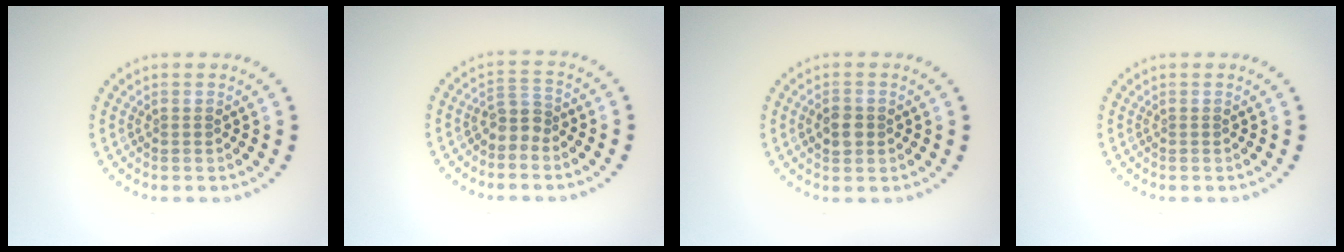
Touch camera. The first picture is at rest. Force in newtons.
{"total": 2.2, "press": 1.7, "slide": 1.3}
{"total": 1.9, "press": 1.8, "slide": 0.3}
{"total": 0.0}